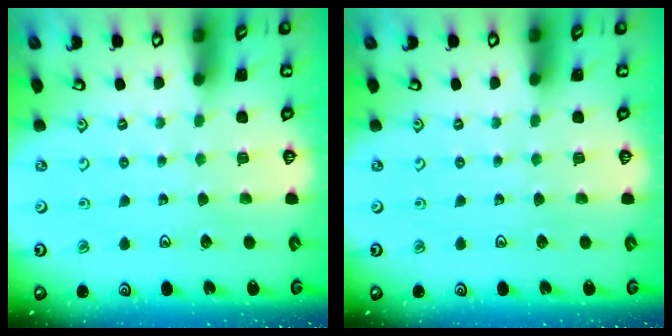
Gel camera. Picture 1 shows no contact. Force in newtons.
{"total": 0.0}